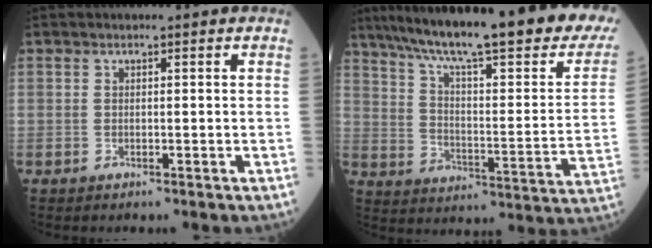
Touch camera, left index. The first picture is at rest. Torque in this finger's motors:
{"motor_torque": [0.33, -0.73, 0.97, 0.21]}